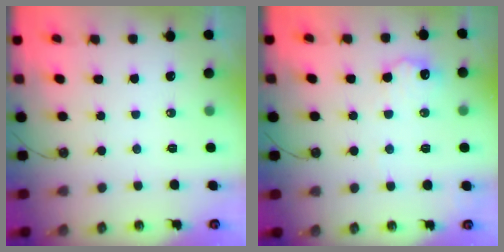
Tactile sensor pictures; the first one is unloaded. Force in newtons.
{"total": 10.8, "press": 10.8, "slide": 0.6}